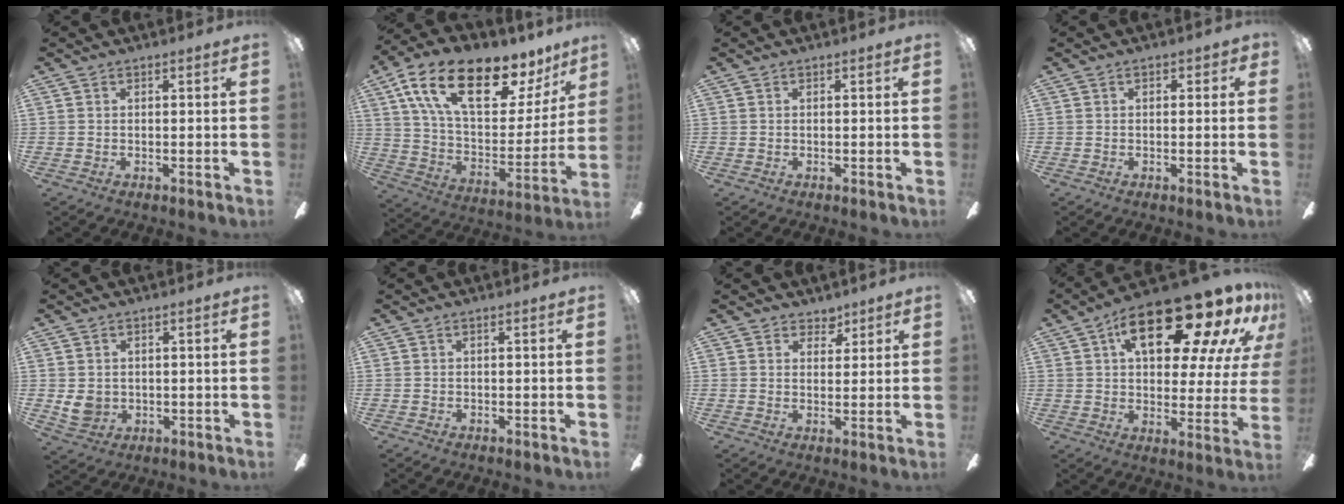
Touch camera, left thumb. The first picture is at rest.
{"total": 23.5, "force": [14.0, 10.6, 15.5], "torque": [-0.258, -0.067, 0.242]}
{"total": 0.0}
{"total": 1.2, "force": [0.3, 1.0, 0.7], "torque": [-0.006, 0.002, 0.002]}
{"total": 4.8, "force": [0.8, 4.3, 2.0], "torque": [-0.039, -0.002, 0.014]}
{"total": 0.0}
{"total": 4.1, "force": [3.1, 2.6, 0.5], "torque": [0.001, -0.018, 0.054]}
{"total": 23.0, "force": [13.4, 9.3, 16.1], "torque": [-0.233, -0.073, 0.215]}